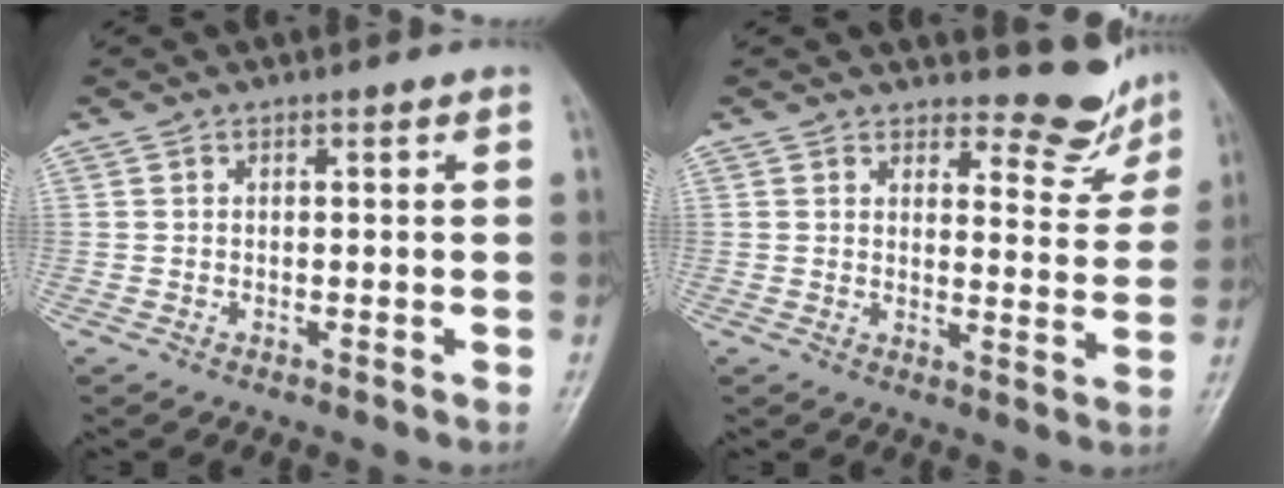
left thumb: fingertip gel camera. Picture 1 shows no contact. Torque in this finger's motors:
{"motor_torque": [0.13, 0.21, -0.40, -0.18, 0.01]}